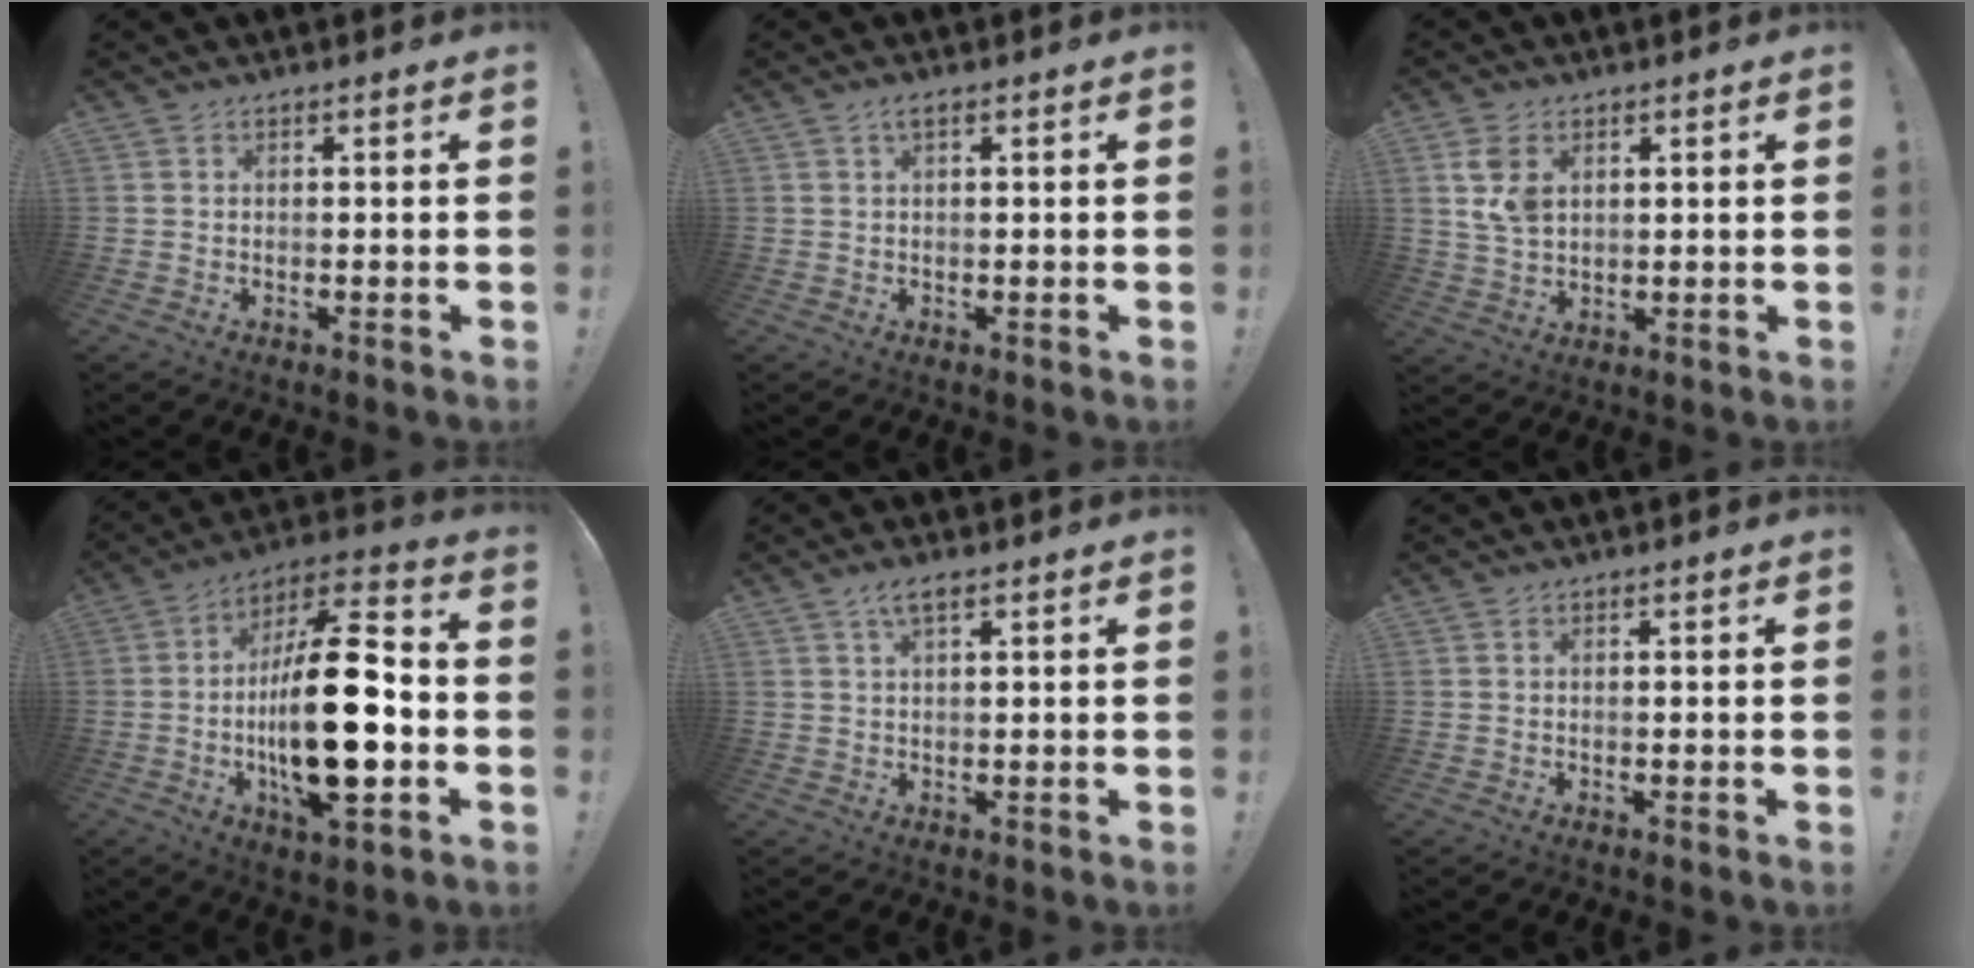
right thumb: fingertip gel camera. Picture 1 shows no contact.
{"total": 1.4, "force": [0.6, 0.3, 1.2], "torque": [-0.025, 0.002, 0.010]}
{"total": 7.8, "force": [3.1, 5.1, 5.1], "torque": [-0.092, -0.010, 0.058]}
{"total": 25.3, "force": [-3.6, 8.6, 23.5], "torque": [-0.417, 0.015, -0.057]}
{"total": 3.1, "force": [1.7, 0.8, 2.5], "torque": [-0.052, 0.002, 0.030]}
{"total": 0.0}